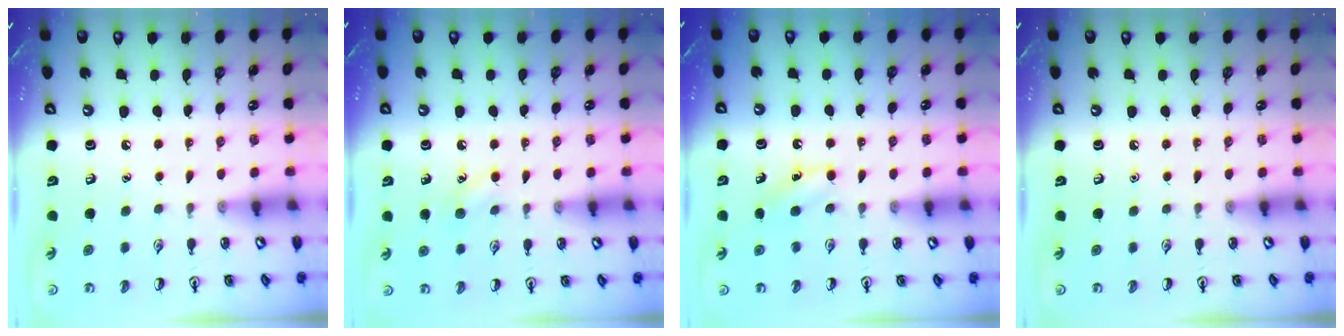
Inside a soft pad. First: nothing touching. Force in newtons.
{"total": 6.8, "press": 6.4, "slide": 2.2}
{"total": 3.9, "press": 3.7, "slide": 1.3}
{"total": 0.0}